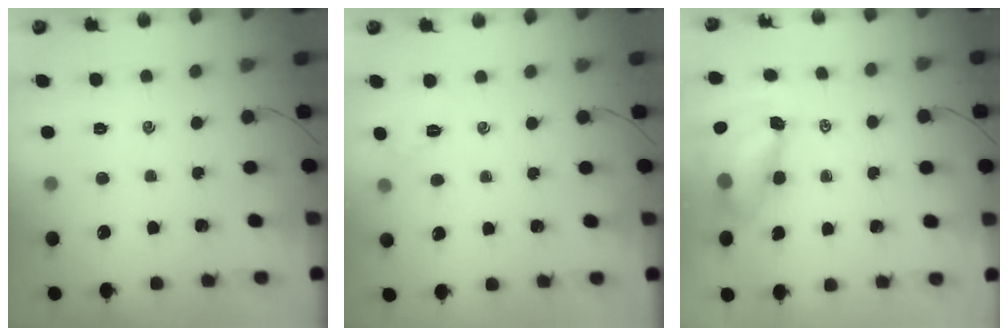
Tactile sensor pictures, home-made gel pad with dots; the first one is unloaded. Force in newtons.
{"total": 2.4, "press": 2.3, "slide": 0.7}
{"total": 9.3, "press": 9.0, "slide": 2.2}